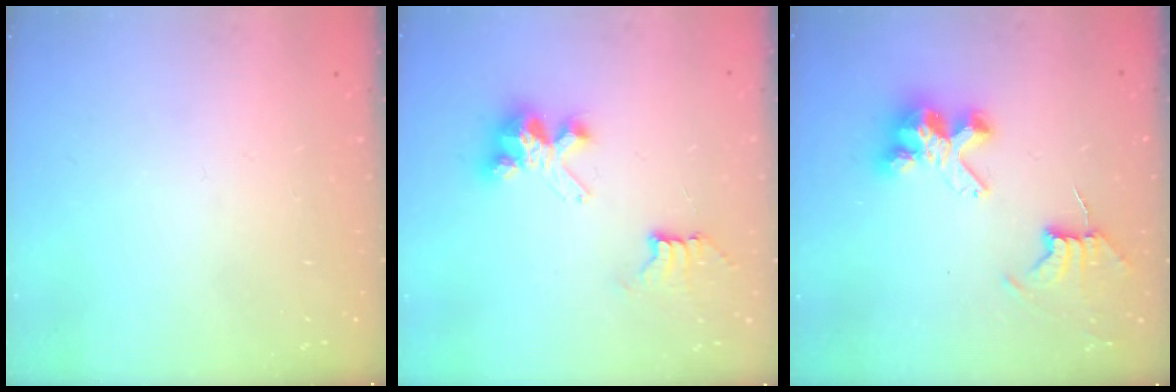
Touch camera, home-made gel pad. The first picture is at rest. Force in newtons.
{"total": 7.3, "press": 7.3, "slide": 0.1}
{"total": 8.4, "press": 8.4, "slide": 0.7}